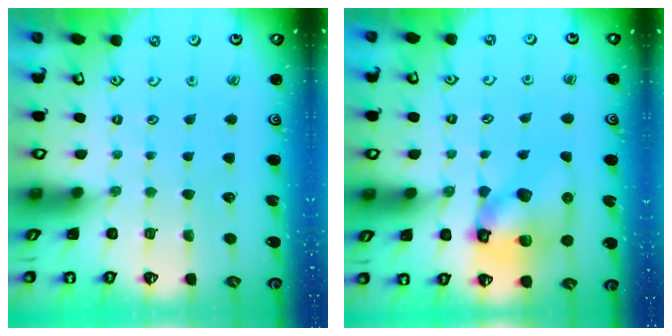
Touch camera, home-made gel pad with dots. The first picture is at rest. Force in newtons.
{"total": 12.1, "press": 11.9, "slide": 1.7}